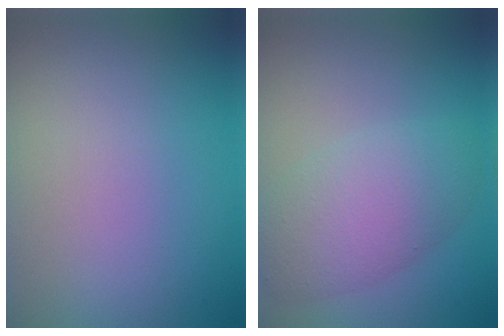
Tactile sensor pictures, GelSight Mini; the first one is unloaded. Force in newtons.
{"total": 5.3, "press": 5.3, "slide": 0.2}